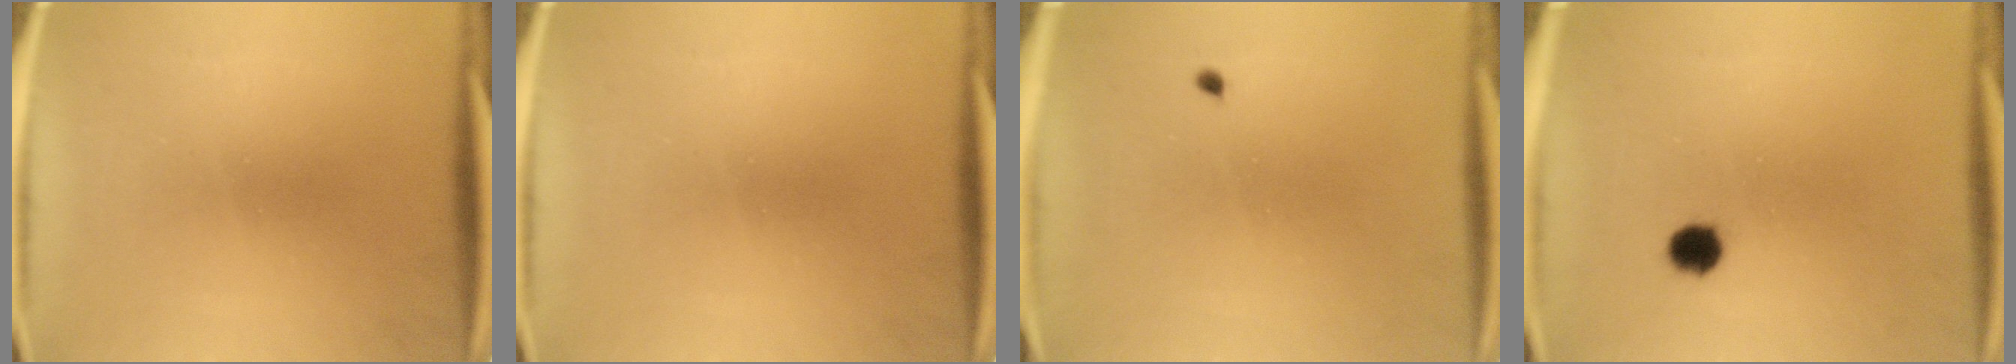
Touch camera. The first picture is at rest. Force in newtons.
{"total": 0.0}
{"total": 0.5}
{"total": 3.3}